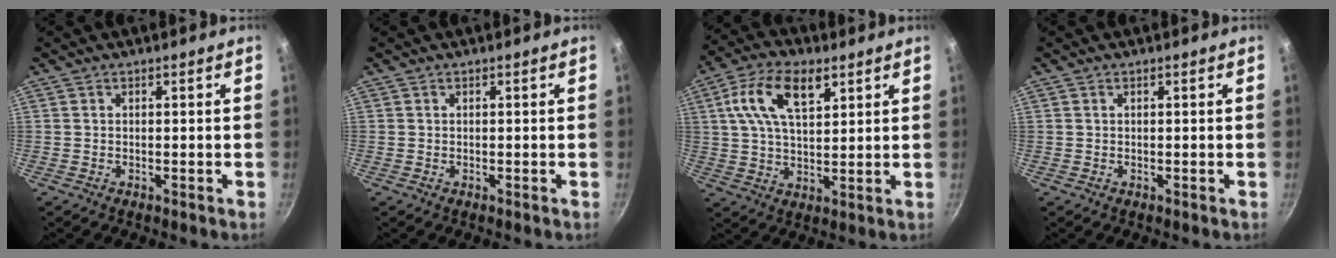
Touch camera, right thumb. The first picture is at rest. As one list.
[{"total": 0.0}, {"total": 12.5, "force": [5.1, 6.3, 9.5], "torque": [-0.163, 0.001, 0.086]}, {"total": 0.0}]